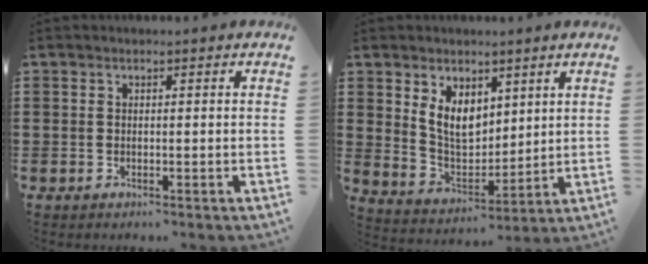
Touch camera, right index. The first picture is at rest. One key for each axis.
{"total": 6.9, "fx": 3.7, "fy": 4.6, "fz": 3.6, "tx": -0.081, "ty": -0.005, "tz": 0.069}